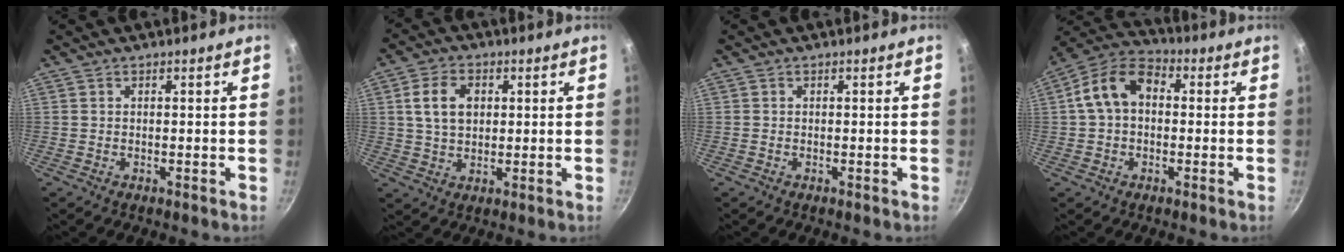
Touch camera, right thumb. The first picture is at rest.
{"total": 7.7, "force": [1.7, 5.4, 5.2], "torque": [-0.079, 0.005, 0.027]}
{"total": 0.0}
{"total": 10.7, "force": [1.0, 7.6, 7.4], "torque": [-0.110, 0.036, -0.002]}